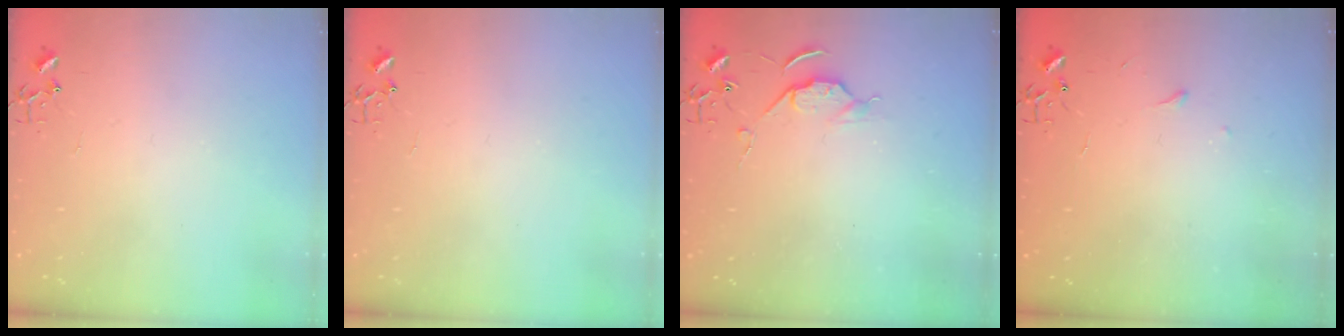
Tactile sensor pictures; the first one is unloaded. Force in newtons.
{"total": 0.0}
{"total": 5.2, "press": 5.2, "slide": 0.7}
{"total": 3.3, "press": 3.3, "slide": 0.5}